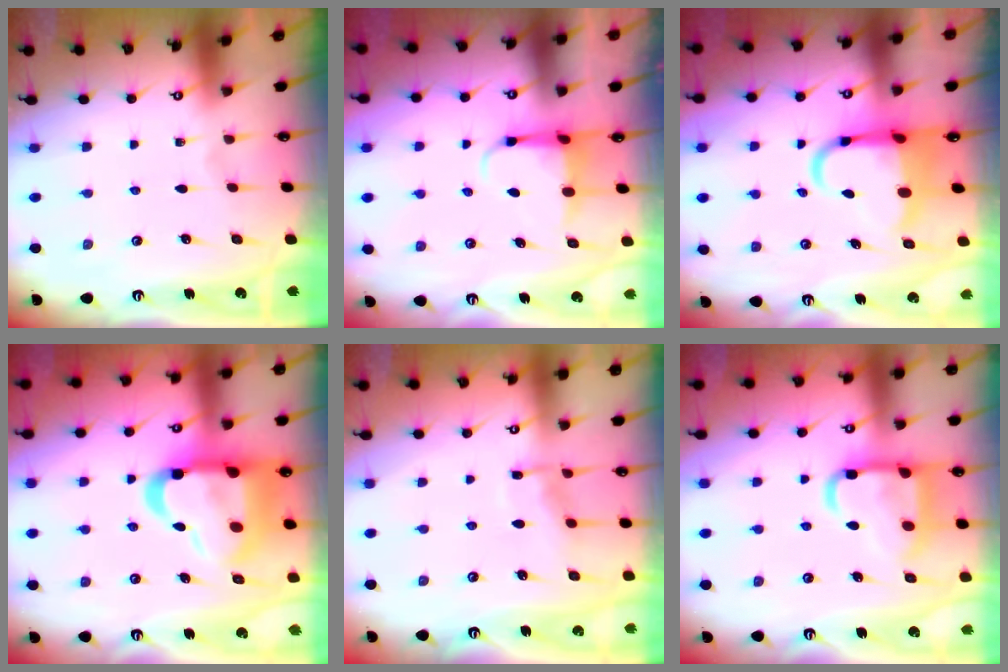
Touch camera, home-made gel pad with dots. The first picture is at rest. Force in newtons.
{"total": 4.3, "press": 4.2, "slide": 0.7}
{"total": 8.6, "press": 8.4, "slide": 1.7}
{"total": 23.8, "press": 23.7, "slide": 2.6}
{"total": 6.8, "press": 6.8, "slide": 0.6}
{"total": 15.2, "press": 15.2, "slide": 1.5}